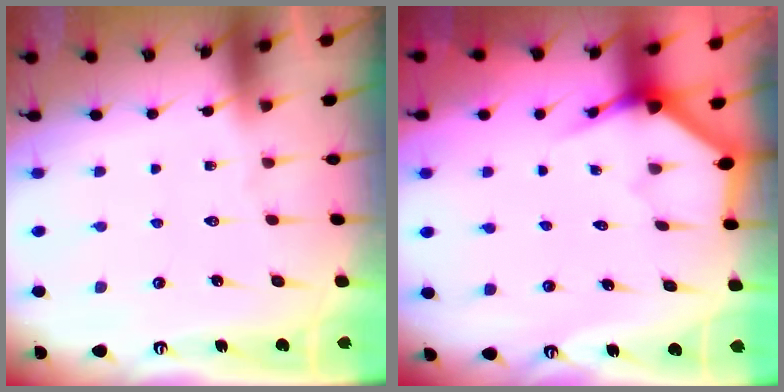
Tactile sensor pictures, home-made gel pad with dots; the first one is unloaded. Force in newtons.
{"total": 3.6, "press": 3.6, "slide": 0.2}